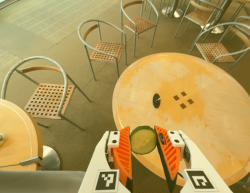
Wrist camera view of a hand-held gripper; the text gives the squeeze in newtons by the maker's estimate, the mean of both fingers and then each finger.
{"total": 9.6, "left": 9.9, "right": 9.4}